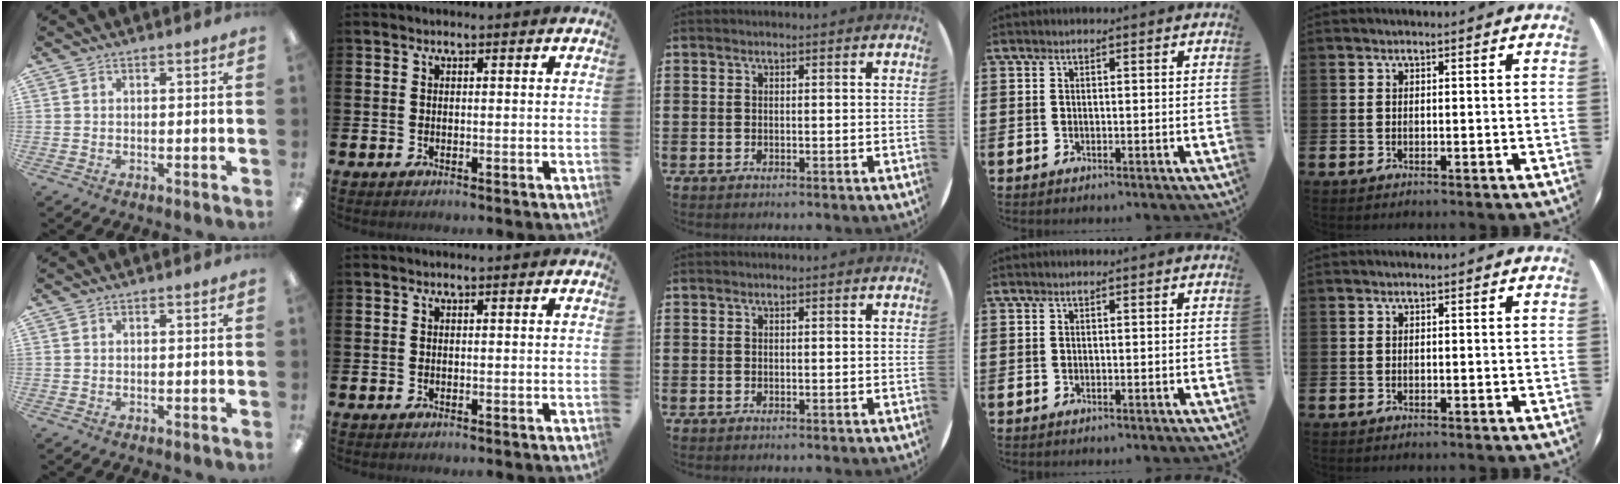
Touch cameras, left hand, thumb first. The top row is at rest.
{}